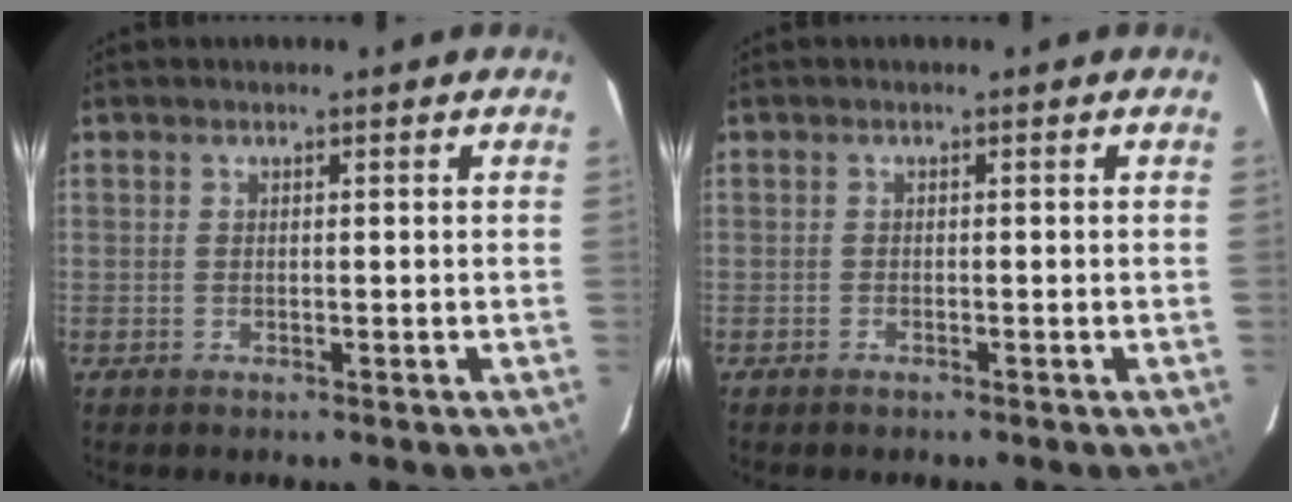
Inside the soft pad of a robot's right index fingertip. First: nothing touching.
{"total": 0.6, "force": [-0.6, 0.3, 0.1], "torque": [-0.003, 0.002, -0.011]}